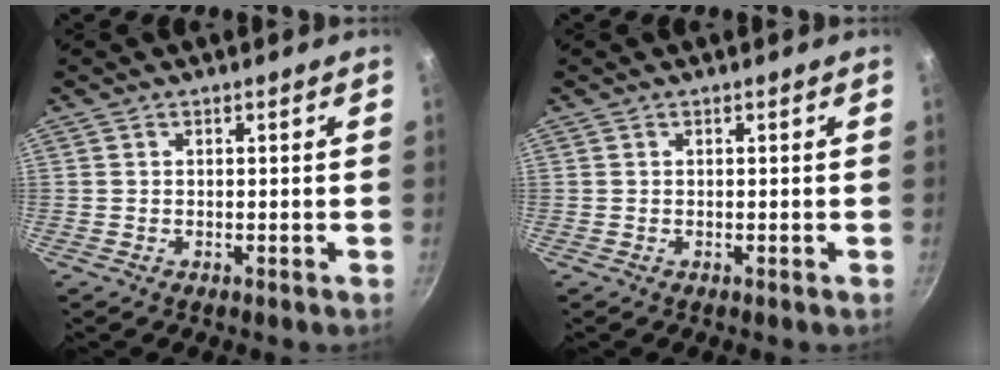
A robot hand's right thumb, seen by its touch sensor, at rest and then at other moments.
{"total": 0.0}